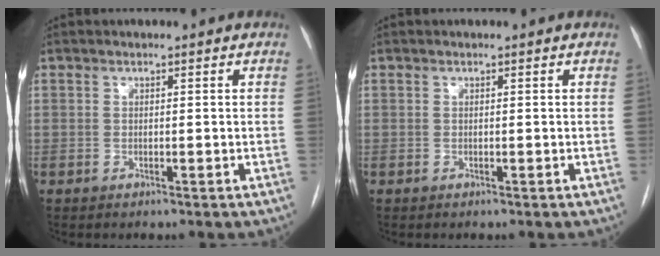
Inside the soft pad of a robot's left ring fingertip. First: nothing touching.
{"total": 0.0}